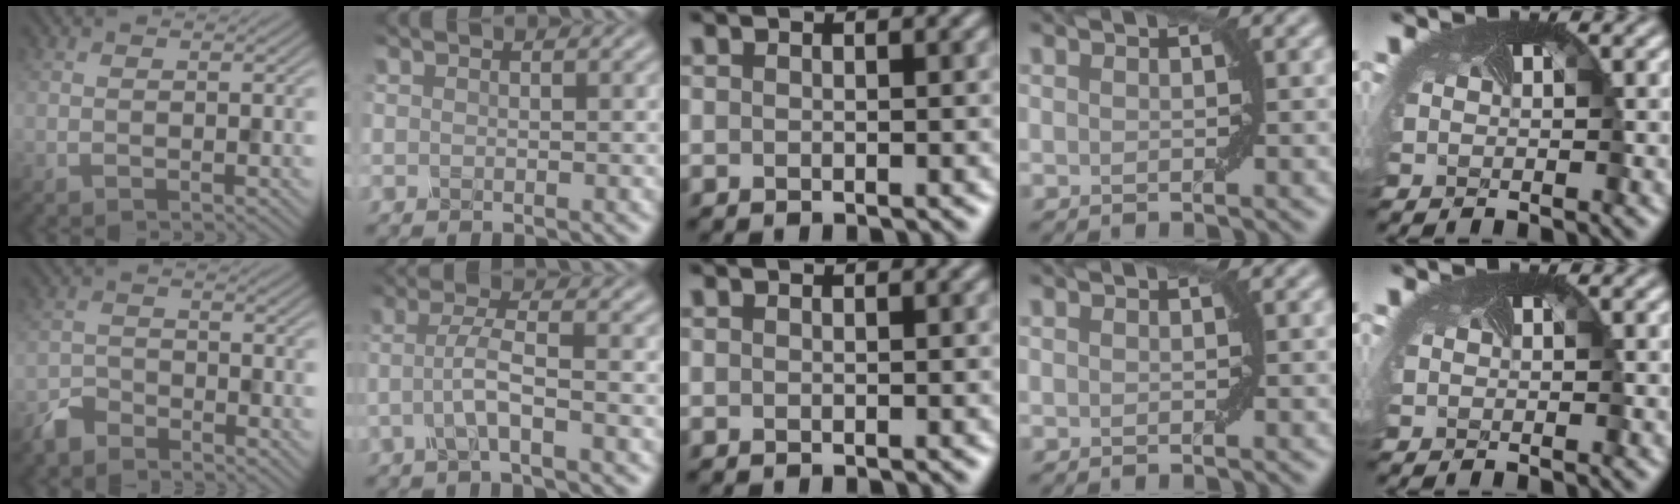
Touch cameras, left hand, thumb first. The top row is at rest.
{"thumb": {"total": 3.4, "force": [-3.0, 1.3, 0.8], "torque": [-0.018, -0.002, -0.071]}, "index": {"total": 3.2, "force": [-0.9, 0.5, 3.1], "torque": [-0.062, 0.007, -0.026]}}